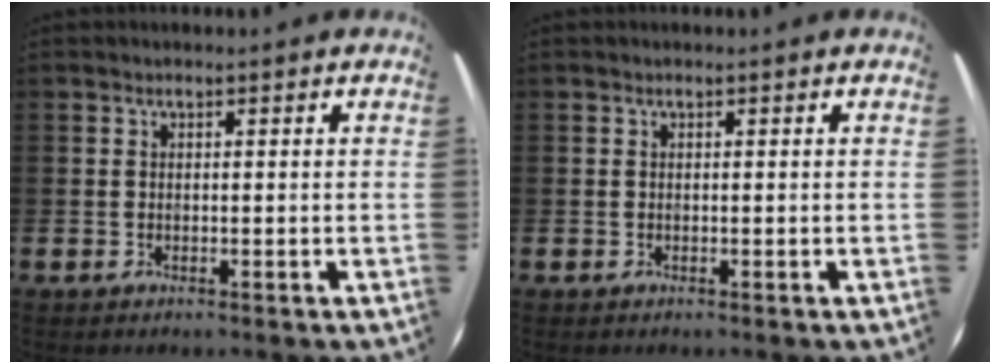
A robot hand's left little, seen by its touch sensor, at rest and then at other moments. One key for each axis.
{"total": 0.0}